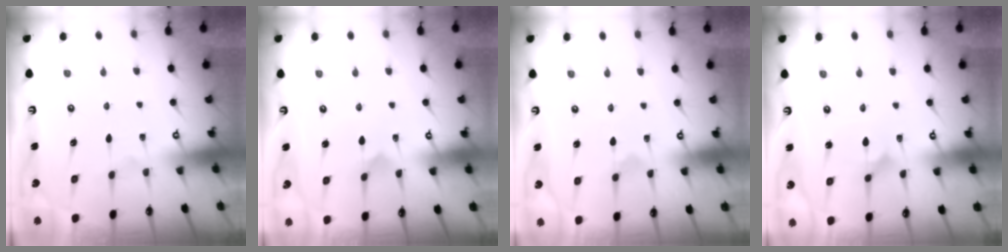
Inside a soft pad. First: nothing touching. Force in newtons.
{"total": 4.7, "press": 4.7, "slide": 0.4}
{"total": 1.9, "press": 1.8, "slide": 0.3}
{"total": 1.8, "press": 1.8, "slide": 0.0}